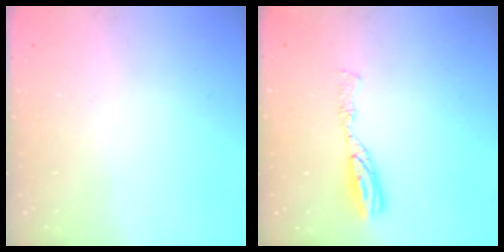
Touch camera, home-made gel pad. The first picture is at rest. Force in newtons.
{"total": 7.7, "press": 7.7, "slide": 0.8}